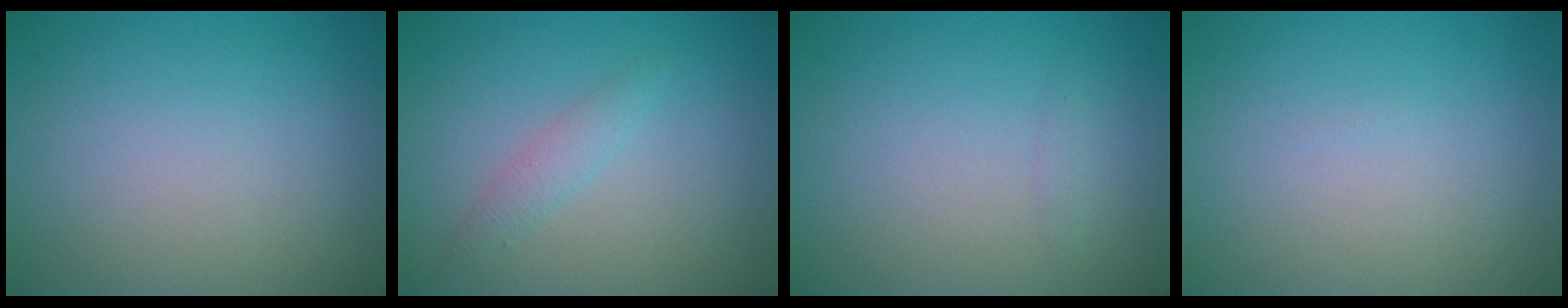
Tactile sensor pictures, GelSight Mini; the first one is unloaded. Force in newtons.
{"total": 1.4, "press": 1.4, "slide": 0.1}
{"total": 0.6, "press": 0.6, "slide": 0.1}
{"total": 0.0}